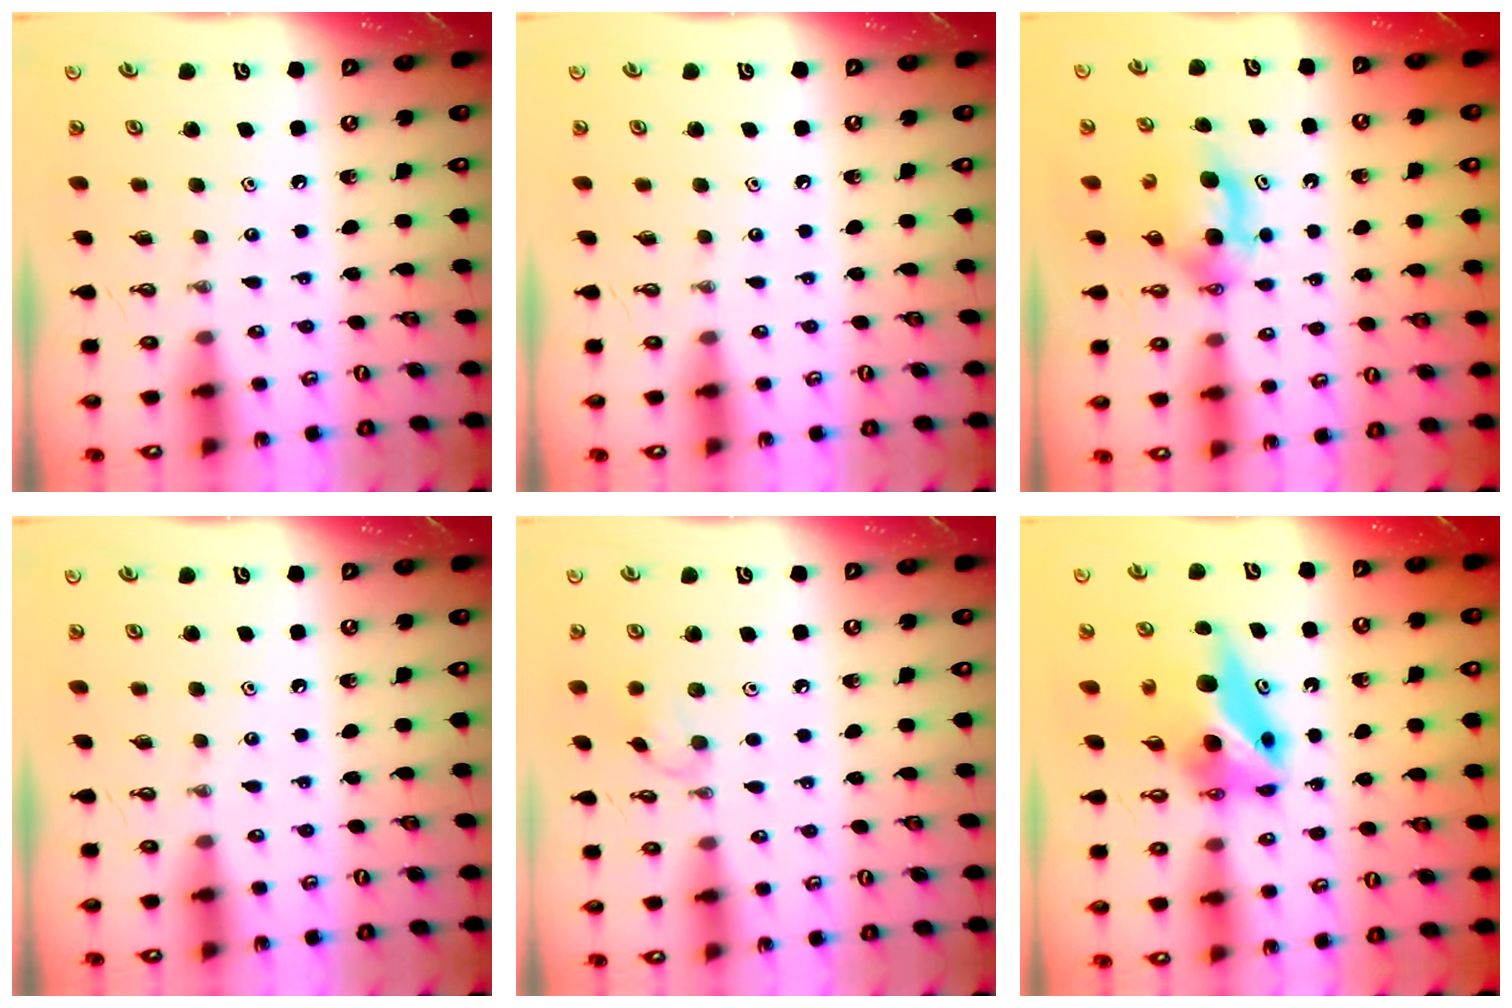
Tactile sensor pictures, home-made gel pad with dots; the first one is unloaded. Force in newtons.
{"total": 0.0}
{"total": 5.8, "press": 5.6, "slide": 1.2}
{"total": 0.0}
{"total": 7.7, "press": 7.1, "slide": 3.2}
{"total": 7.9, "press": 7.8, "slide": 0.8}